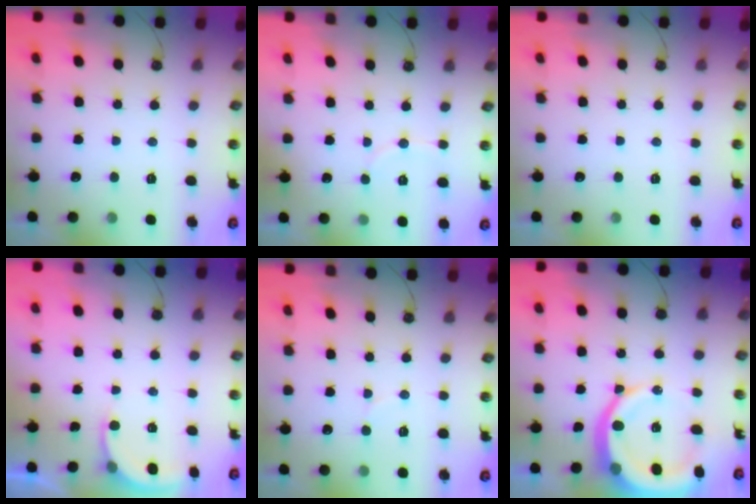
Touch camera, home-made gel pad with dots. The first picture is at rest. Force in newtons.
{"total": 4.6, "press": 4.5, "slide": 1.2}
{"total": 0.0}
{"total": 2.9, "press": 2.9, "slide": 0.2}
{"total": 6.5, "press": 6.5, "slide": 0.5}
{"total": 15.2, "press": 15.1, "slide": 1.6}